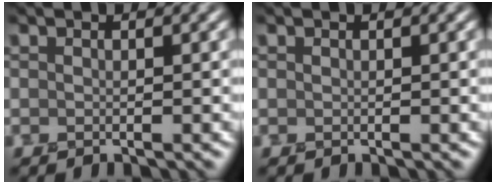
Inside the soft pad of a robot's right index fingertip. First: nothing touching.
{"total": 0.0}